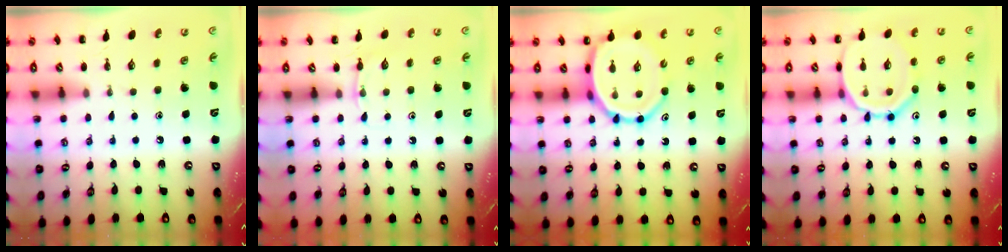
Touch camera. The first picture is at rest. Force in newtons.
{"total": 3.6, "press": 3.5, "slide": 1.0}
{"total": 12.0, "press": 11.5, "slide": 3.3}
{"total": 14.0, "press": 14.0, "slide": 0.8}